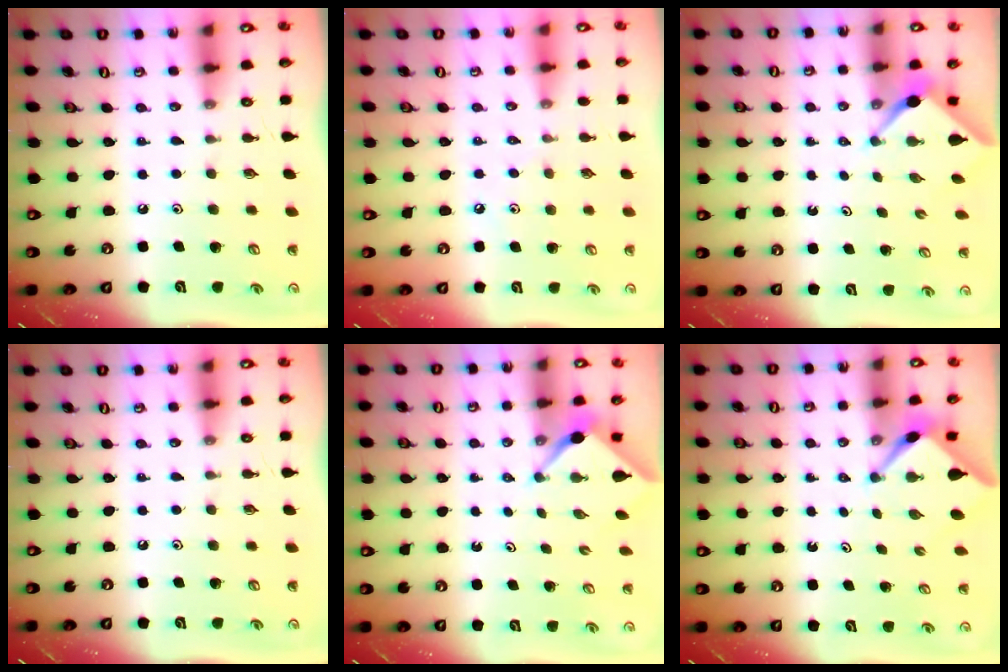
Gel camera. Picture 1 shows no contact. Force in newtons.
{"total": 4.9, "press": 4.8, "slide": 0.8}
{"total": 2.6, "press": 2.6, "slide": 0.3}
{"total": 0.0}
{"total": 2.4, "press": 2.4, "slide": 0.2}
{"total": 2.4, "press": 2.4, "slide": 0.3}